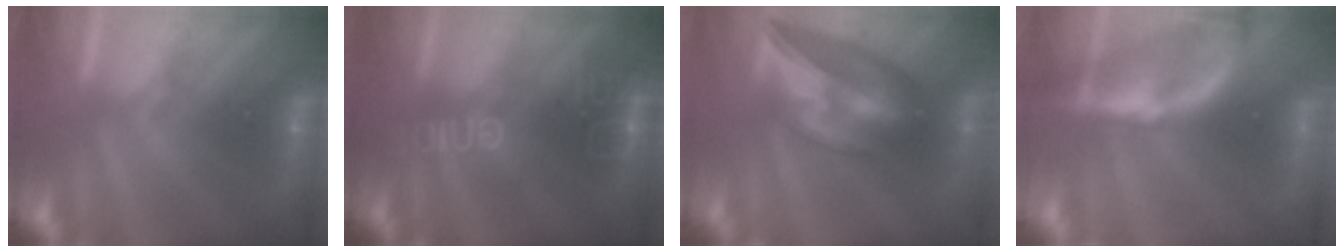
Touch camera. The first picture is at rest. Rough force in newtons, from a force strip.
{"total": 2.7}
{"total": 5.7}
{"total": 2.4}